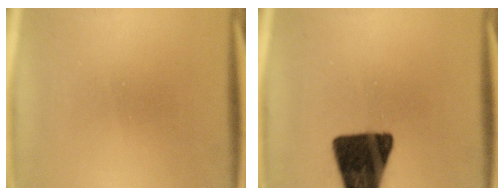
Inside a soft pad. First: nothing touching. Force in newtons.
{"total": 17.5}